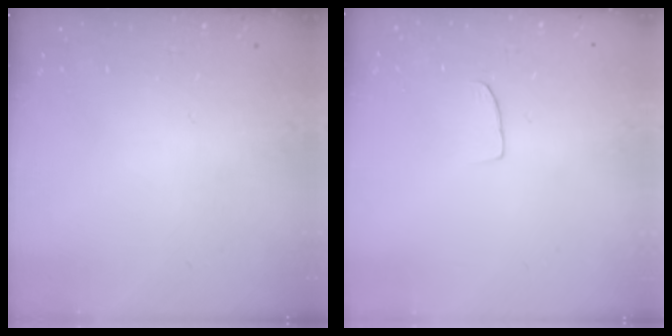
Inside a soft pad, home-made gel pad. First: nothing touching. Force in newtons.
{"total": 4.2, "press": 4.2, "slide": 0.3}